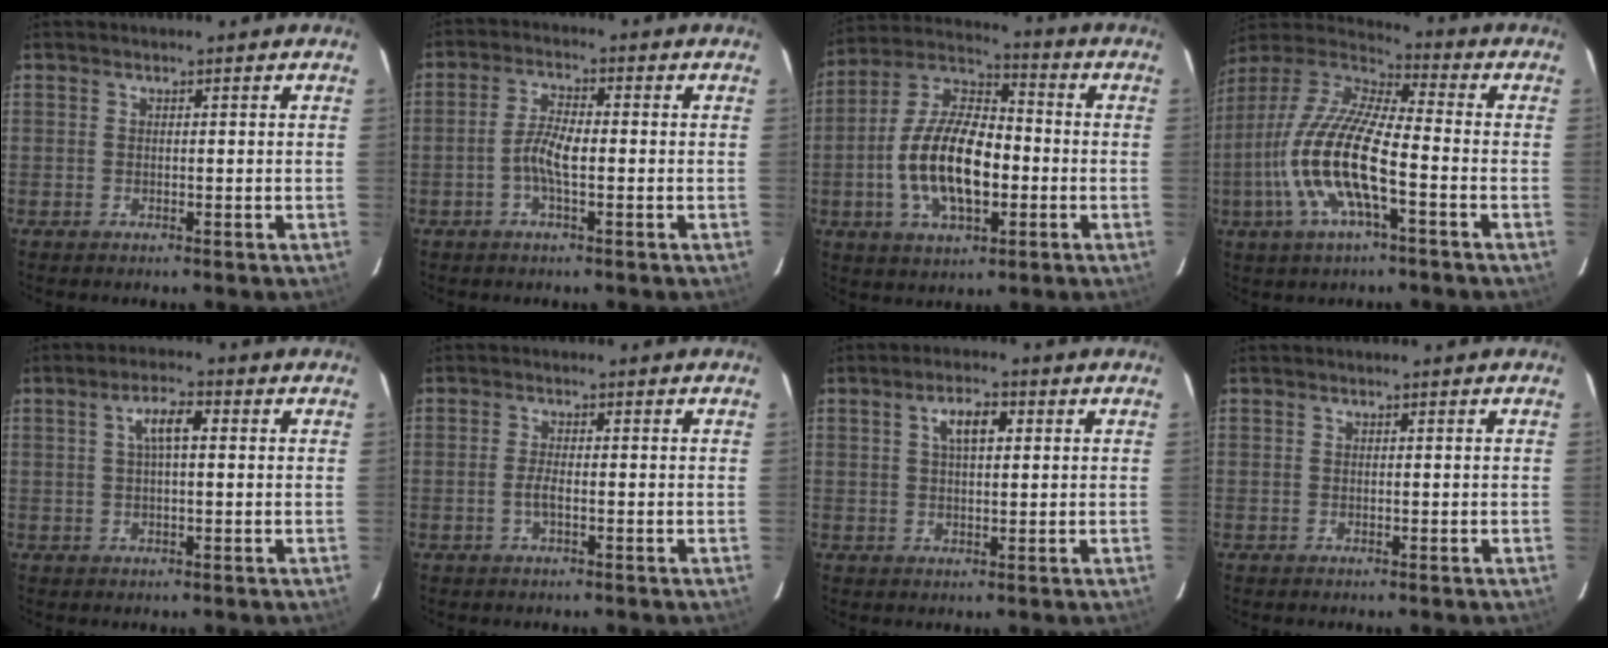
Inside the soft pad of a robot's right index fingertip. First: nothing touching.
{"total": 4.8, "force": [-1.2, 1.2, 4.5], "torque": [-0.096, 0.008, -0.026]}
{"total": 16.5, "force": [-3.1, 7.8, 14.2], "torque": [-0.276, 0.010, -0.056]}
{"total": 17.3, "force": [-5.3, 4.5, 15.9], "torque": [-0.323, -0.010, -0.109]}
{"total": 4.7, "force": [1.1, 1.3, 4.4], "torque": [-0.081, 0.012, 0.023]}
{"total": 1.9, "force": [-0.7, 0.3, 1.7], "torque": [-0.037, 0.000, -0.013]}
{"total": 4.8, "force": [1.6, 1.9, 4.1], "torque": [-0.071, 0.012, 0.030]}
{"total": 0.0}